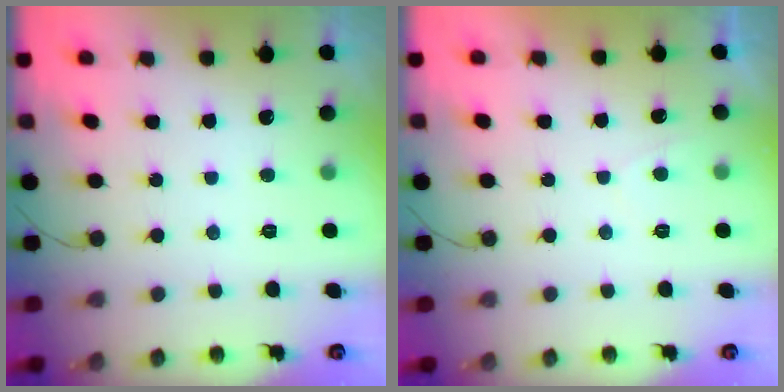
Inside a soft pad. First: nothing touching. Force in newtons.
{"total": 1.9, "press": 1.8, "slide": 0.6}